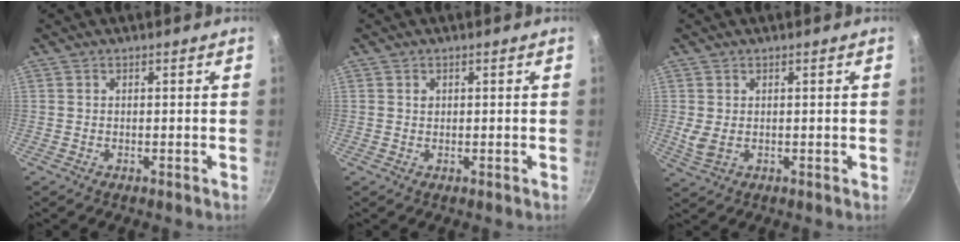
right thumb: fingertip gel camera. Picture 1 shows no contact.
{"total": 0.9, "force": [0.3, 0.7, 0.4], "torque": [-0.003, 0.003, 0.005]}
{"total": 3.7, "force": [0.5, 2.5, 2.7], "torque": [-0.049, -0.006, 0.023]}